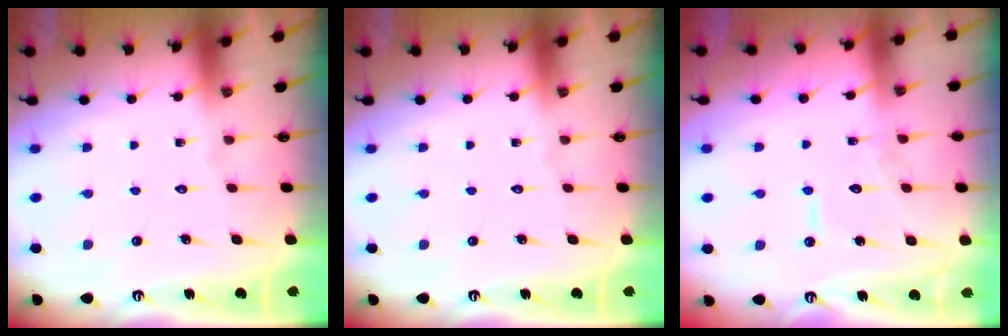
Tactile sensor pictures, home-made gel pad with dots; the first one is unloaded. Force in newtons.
{"total": 0.0}
{"total": 7.6, "press": 7.6, "slide": 0.6}